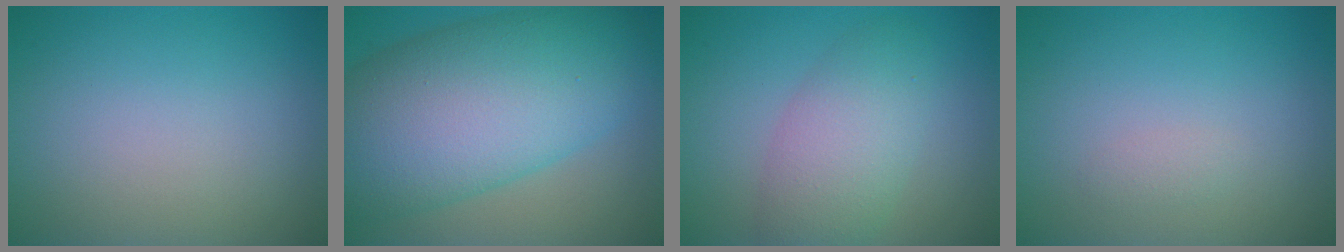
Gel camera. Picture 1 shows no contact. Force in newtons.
{"total": 13.9, "press": 13.9, "slide": 0.2}
{"total": 4.8, "press": 4.7, "slide": 0.2}
{"total": 0.7, "press": 0.7, "slide": 0.1}